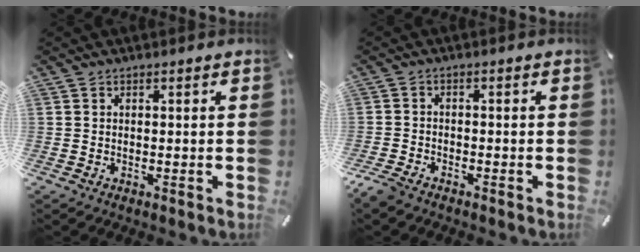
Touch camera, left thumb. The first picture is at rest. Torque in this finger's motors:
{"motor_torque": [0.45, 0.93, 0.23, 0.17, 0.10]}